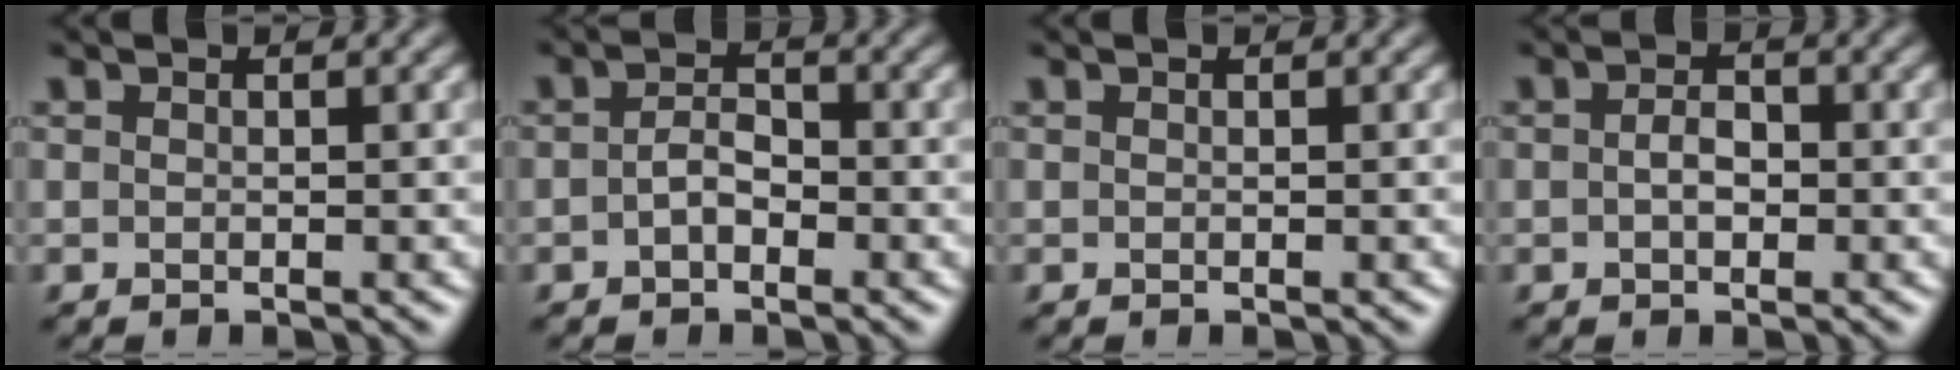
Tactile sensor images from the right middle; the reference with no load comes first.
{"total": 1.9, "force": [-0.6, 1.1, 1.5], "torque": [-0.030, 0.004, -0.014]}
{"total": 0.0}
{"total": 1.8, "force": [-0.1, 1.1, 1.4], "torque": [-0.026, 0.004, -0.004]}